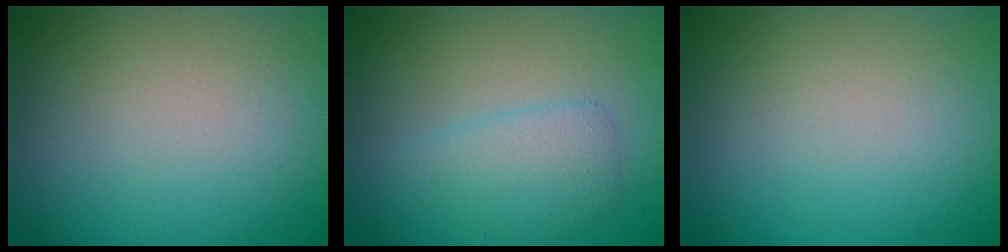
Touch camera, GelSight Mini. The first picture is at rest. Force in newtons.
{"total": 2.8, "press": 2.8, "slide": 0.1}
{"total": 0.0}